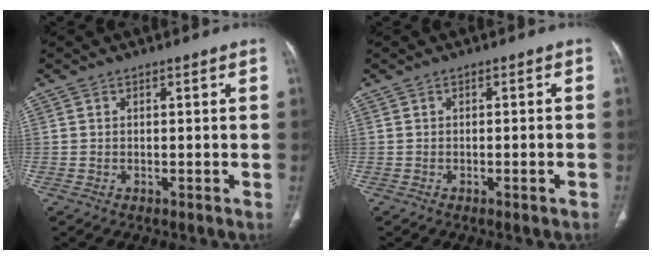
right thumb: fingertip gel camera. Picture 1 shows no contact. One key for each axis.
{"total": 1.6, "fx": -0.7, "fy": 0.1, "fz": 1.4, "tx": -0.029, "ty": 0.006, "tz": -0.007}